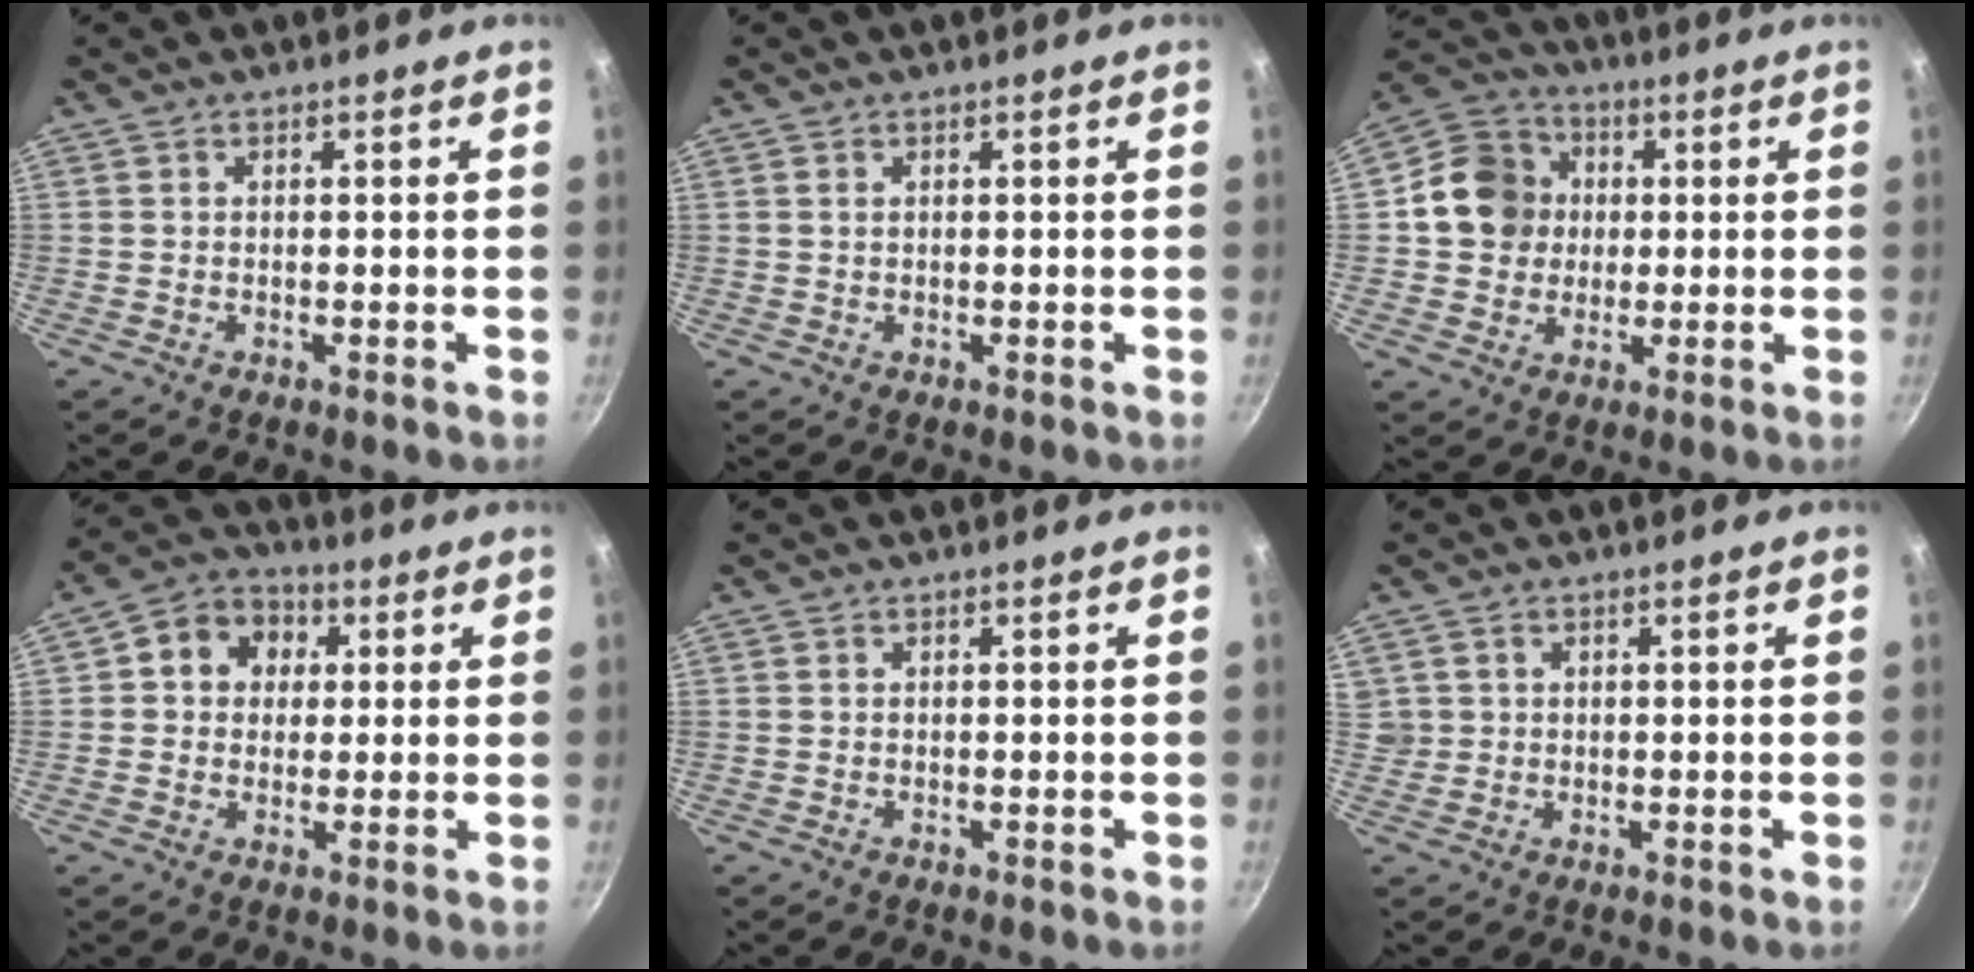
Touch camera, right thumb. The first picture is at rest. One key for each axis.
{"total": 0.6, "fx": 0.3, "fy": 0.3, "fz": 0.3, "tx": -0.007, "ty": 0.001, "tz": 0.006}
{"total": 11.6, "fx": 1.1, "fy": 10.5, "fz": 4.9, "tx": -0.055, "ty": 0.020, "tz": 0.006}
{"total": 9.2, "fx": 2.2, "fy": 7.8, "fz": 4.2, "tx": -0.036, "ty": 0.011, "tz": 0.019}
{"total": 0.0}
{"total": 2.2, "fx": 0.6, "fy": 2.0, "fz": 0.5, "tx": 0.003, "ty": 0.010, "tz": 0.015}